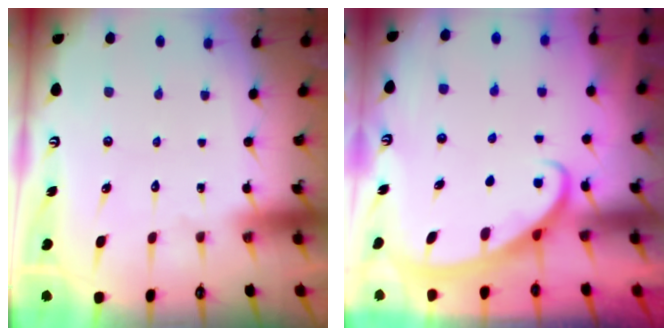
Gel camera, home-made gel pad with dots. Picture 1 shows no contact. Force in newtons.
{"total": 2.5, "press": 2.5, "slide": 0.4}